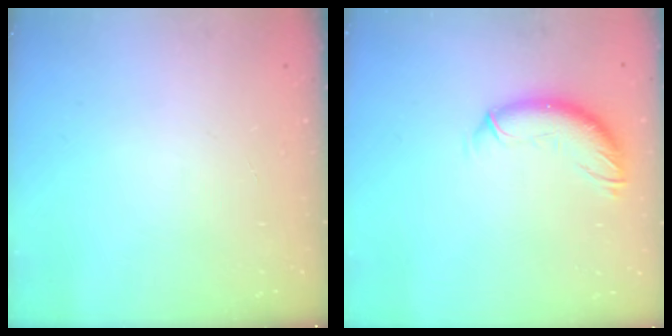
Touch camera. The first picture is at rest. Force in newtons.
{"total": 10.7, "press": 10.6, "slide": 1.0}